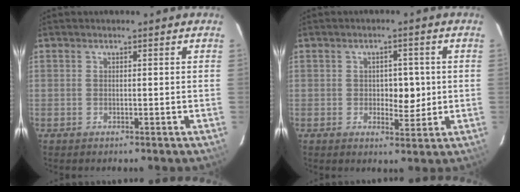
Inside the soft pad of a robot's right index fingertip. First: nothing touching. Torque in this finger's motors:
{"motor_torque": [0.09, 0.25, 0.02, 0.01]}